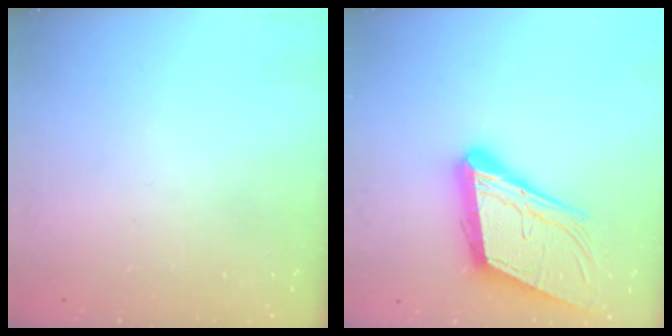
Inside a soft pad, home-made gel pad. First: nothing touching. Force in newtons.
{"total": 20.4, "press": 20.0, "slide": 3.9}